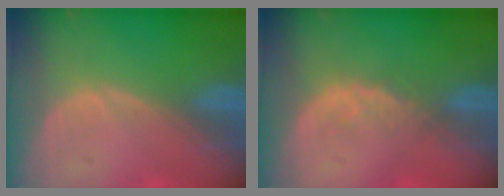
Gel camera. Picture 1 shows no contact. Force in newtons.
{"total": 1.9, "press": 1.9, "slide": 0.3}